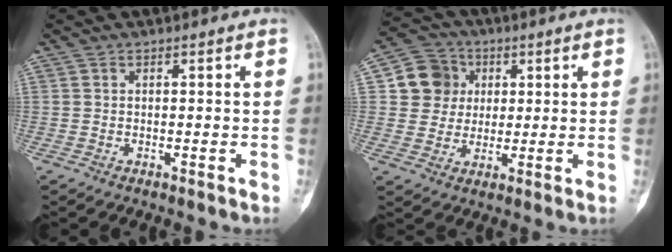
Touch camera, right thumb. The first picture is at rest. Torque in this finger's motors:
{"motor_torque": [-0.36, 0.71, -0.24, 0.22, -0.05]}